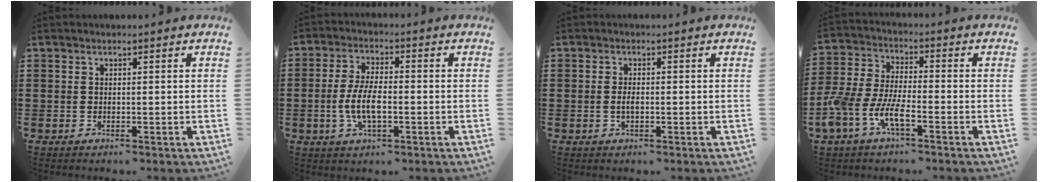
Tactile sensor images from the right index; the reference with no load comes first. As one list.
[{"total": 6.5, "force": [-1.4, 2.5, 5.9], "torque": [-0.135, -0.004, -0.034]}, {"total": 1.7, "force": [-0.3, 0.7, 1.5], "torque": [-0.036, -0.001, -0.008]}, {"total": 7.1, "force": [-4.3, 1.9, 5.4], "torque": [-0.154, -0.019, -0.091]}]